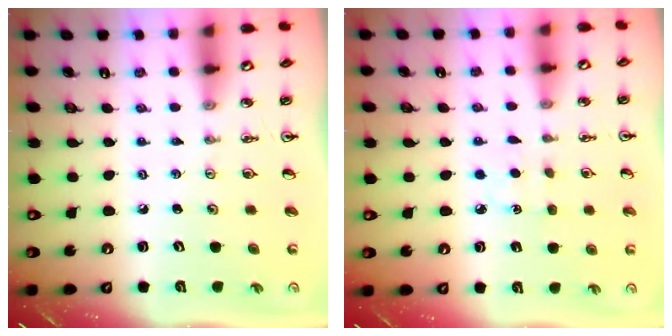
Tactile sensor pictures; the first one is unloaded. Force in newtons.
{"total": 2.9, "press": 2.9, "slide": 0.3}